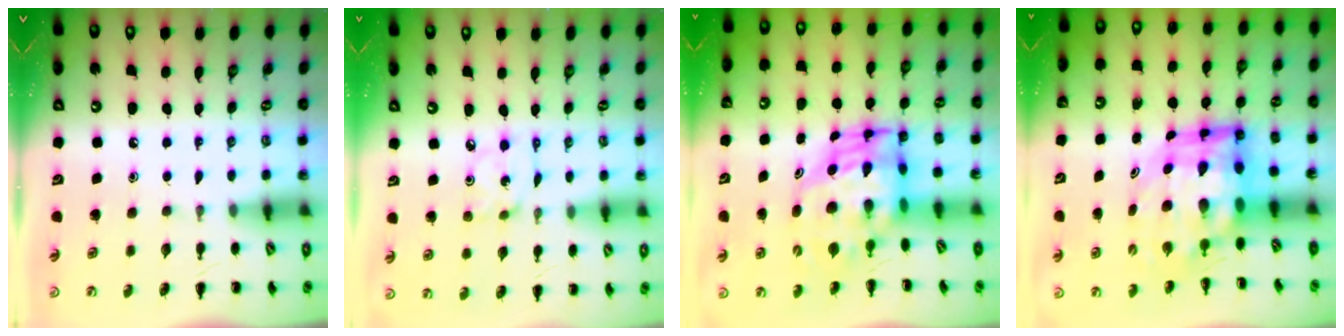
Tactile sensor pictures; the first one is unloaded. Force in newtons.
{"total": 3.1, "press": 3.1, "slide": 0.2}
{"total": 6.9, "press": 6.6, "slide": 1.9}
{"total": 9.8, "press": 9.3, "slide": 2.9}